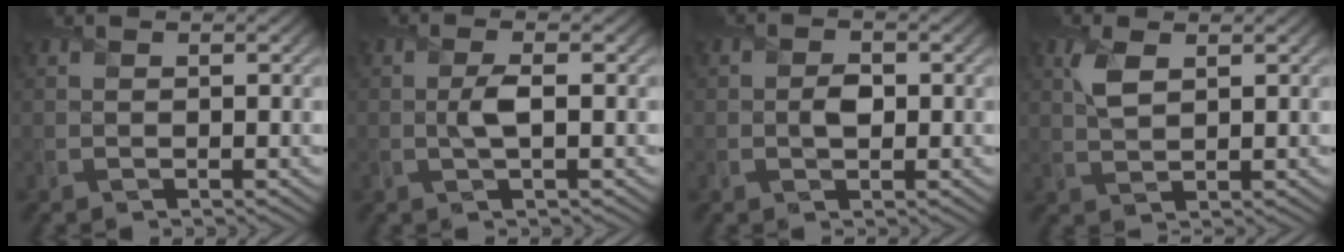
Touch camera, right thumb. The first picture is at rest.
{"total": 2.1, "force": [0.0, 0.3, 2.1], "torque": [-0.046, 0.007, -0.003]}
{"total": 1.8, "force": [-0.1, 1.2, 1.4], "torque": [-0.027, 0.003, -0.004]}
{"total": 3.1, "force": [1.3, 1.4, 2.4], "torque": [-0.062, 0.001, 0.030]}